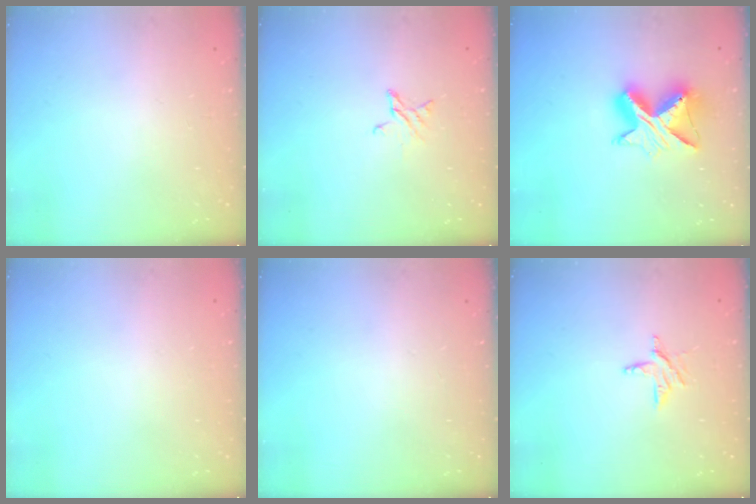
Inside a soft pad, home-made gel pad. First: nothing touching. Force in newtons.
{"total": 3.1, "press": 3.1, "slide": 0.3}
{"total": 11.1, "press": 11.1, "slide": 1.1}
{"total": 0.0}
{"total": 0.0}
{"total": 4.8, "press": 4.8, "slide": 0.4}